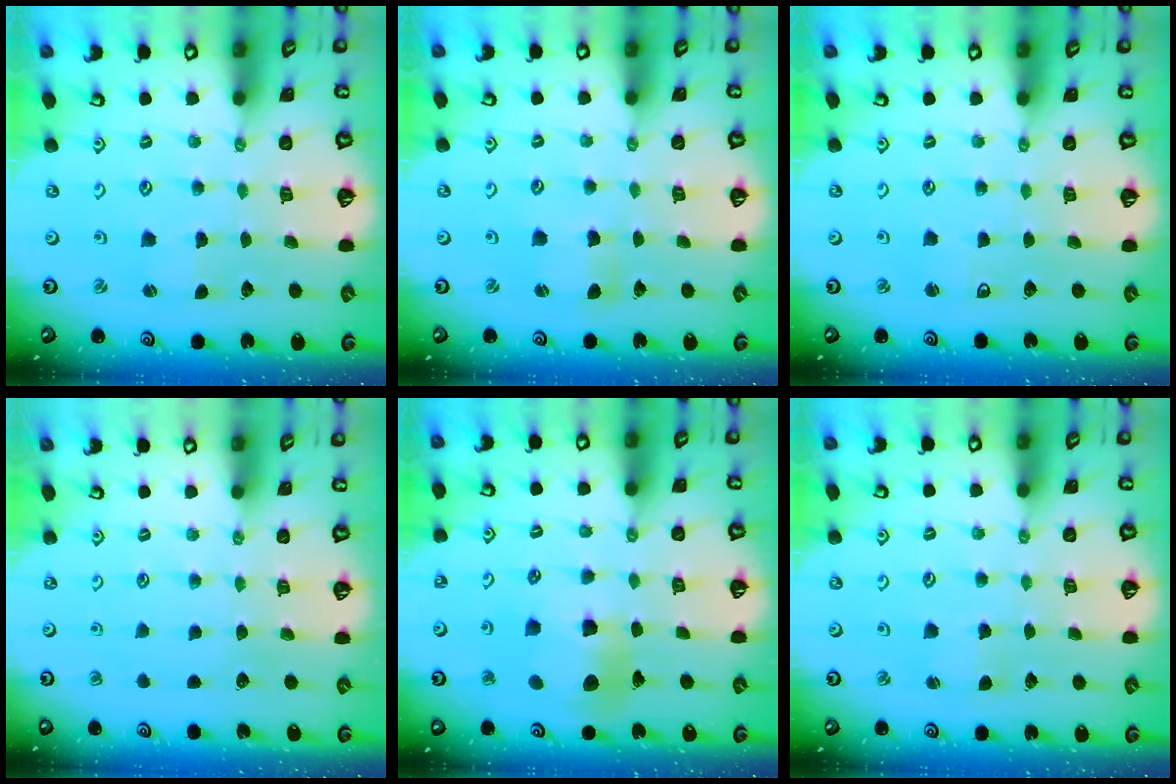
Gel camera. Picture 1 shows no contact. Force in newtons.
{"total": 2.5, "press": 2.5, "slide": 0.3}
{"total": 2.2, "press": 2.1, "slide": 0.6}
{"total": 0.0}
{"total": 10.4, "press": 10.4, "slide": 1.2}
{"total": 2.5, "press": 2.4, "slide": 0.4}